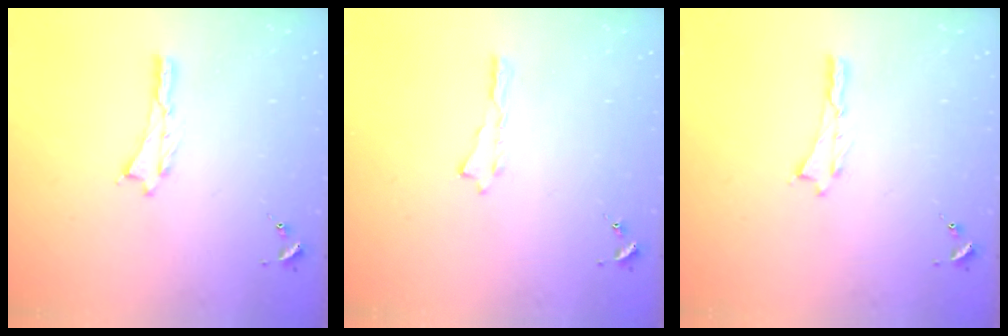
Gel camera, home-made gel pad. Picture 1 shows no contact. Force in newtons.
{"total": 0.0}
{"total": 0.0}